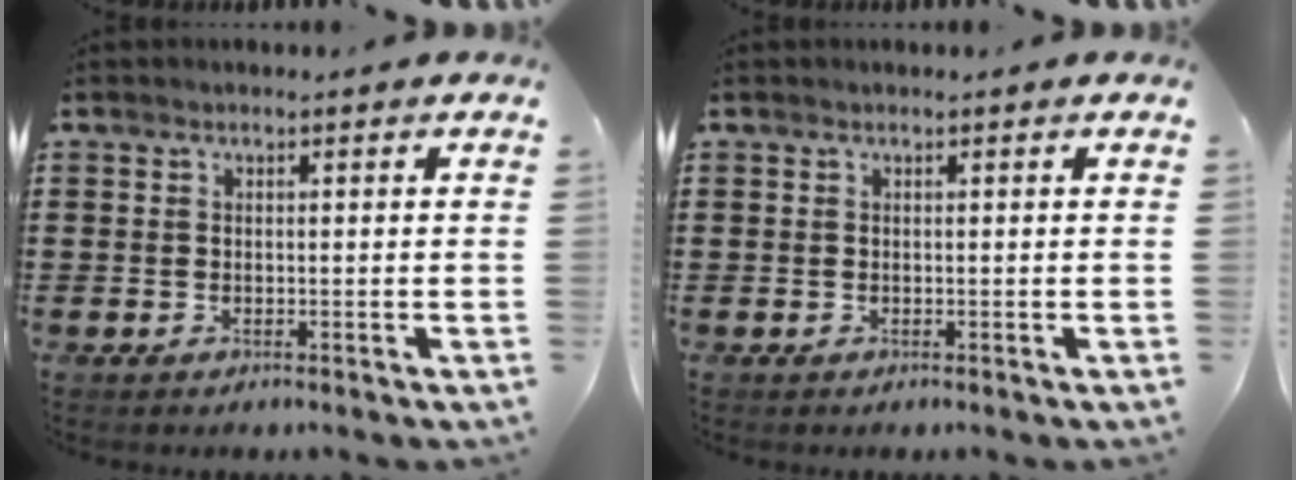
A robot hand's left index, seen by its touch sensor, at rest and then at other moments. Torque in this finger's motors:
{"motor_torque": [0.00, 0.00, 0.00, 0.00]}